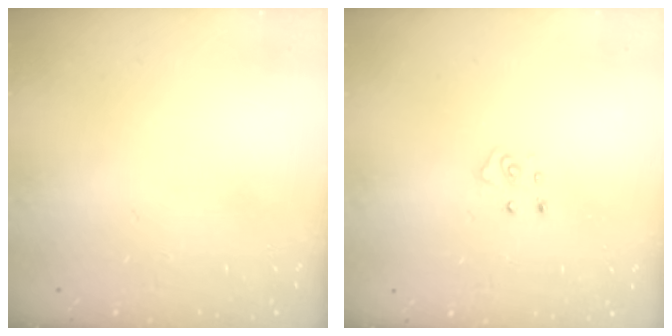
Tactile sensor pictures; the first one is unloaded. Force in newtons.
{"total": 4.9, "press": 4.8, "slide": 0.4}